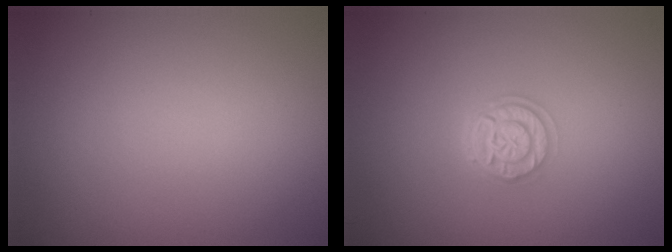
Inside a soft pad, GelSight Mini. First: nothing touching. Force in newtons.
{"total": 2.7, "press": 2.2, "slide": 1.6}